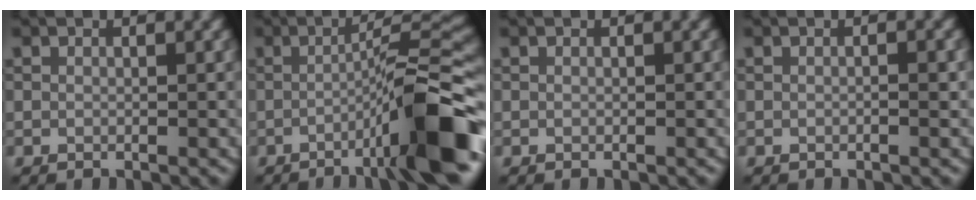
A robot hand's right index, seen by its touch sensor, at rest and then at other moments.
{"total": 11.4, "force": [-4.8, 1.5, 10.2], "torque": [-0.130, 0.020, -0.078]}
{"total": 0.0}
{"total": 0.9, "force": [-0.2, 0.0, 0.8], "torque": [-0.014, 0.002, -0.004]}